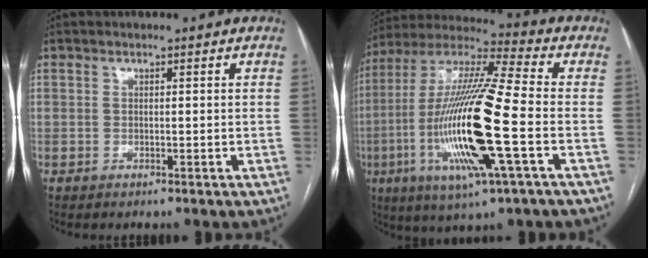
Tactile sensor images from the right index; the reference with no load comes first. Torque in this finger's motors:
{"motor_torque": [2.14, 0.00, 1.05, 0.21]}